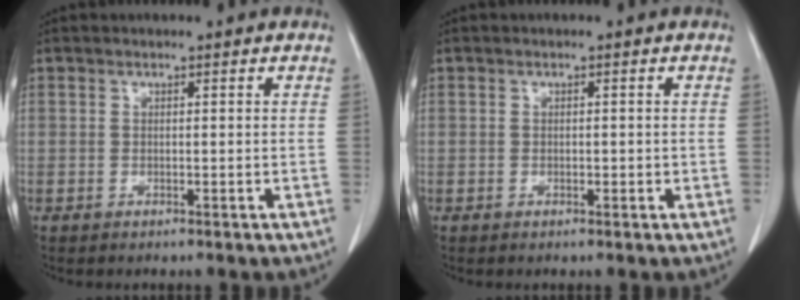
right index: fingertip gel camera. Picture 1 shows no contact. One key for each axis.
{"total": 0.8, "fx": -0.2, "fy": 0.5, "fz": 0.7, "tx": -0.011, "ty": 0.000, "tz": -0.001}